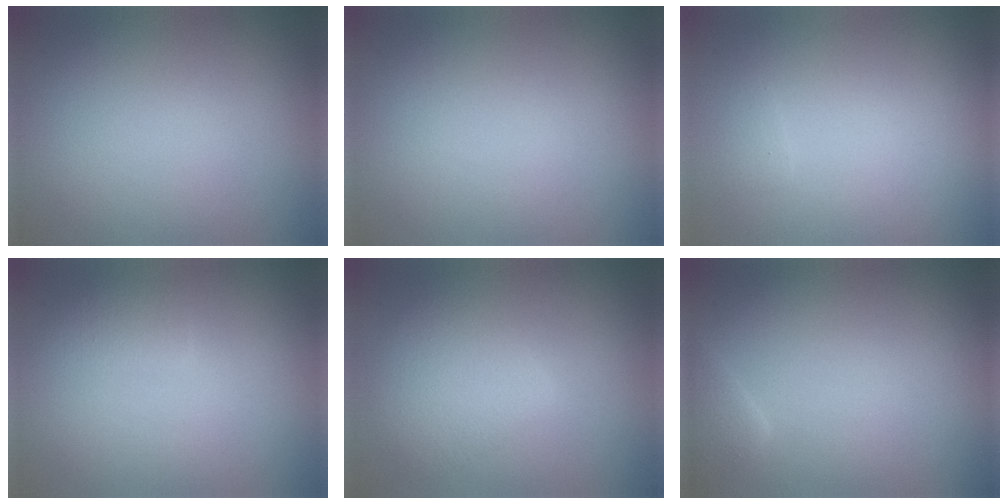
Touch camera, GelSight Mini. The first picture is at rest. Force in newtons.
{"total": 0.0}
{"total": 0.5, "press": 0.5, "slide": 0.0}
{"total": 1.4, "press": 1.4, "slide": 0.1}
{"total": 3.5, "press": 3.5, "slide": 0.1}
{"total": 0.9, "press": 0.9, "slide": 0.1}